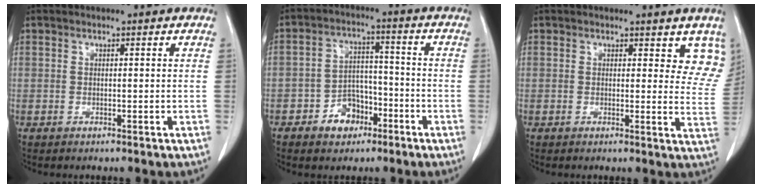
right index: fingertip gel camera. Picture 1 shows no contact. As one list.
[{"total": 6.5, "force": [-3.4, 4.7, 2.9], "torque": [-0.046, 0.023, -0.048]}, {"total": 6.4, "force": [5.1, 3.0, 2.3], "torque": [0.001, -0.021, 0.038]}]